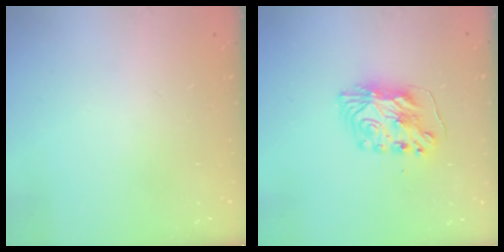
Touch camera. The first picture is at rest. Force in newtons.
{"total": 7.7, "press": 7.7, "slide": 0.8}